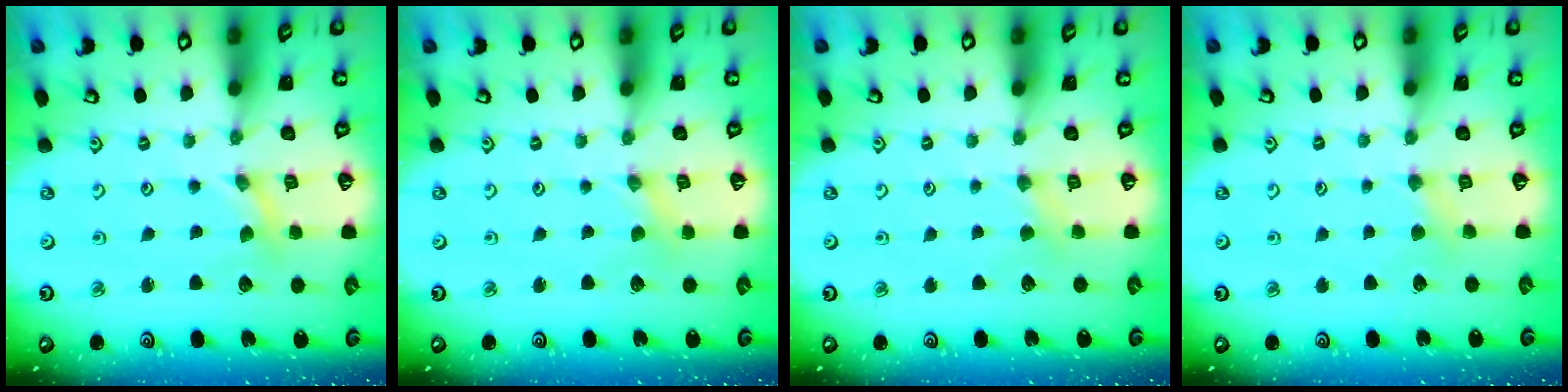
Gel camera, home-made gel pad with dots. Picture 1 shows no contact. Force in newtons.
{"total": 0.0}
{"total": 2.1, "press": 2.1, "slide": 0.4}
{"total": 3.3, "press": 3.3, "slide": 0.6}